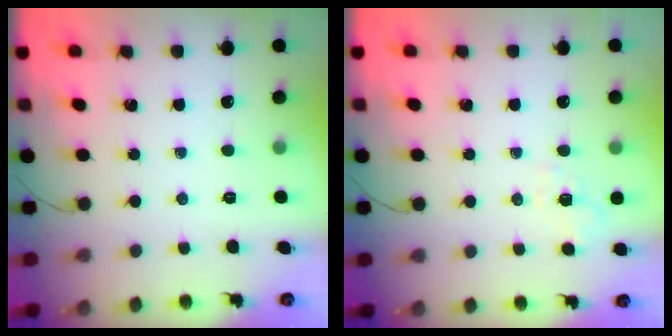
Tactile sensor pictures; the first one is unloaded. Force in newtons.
{"total": 1.9, "press": 0.8, "slide": 1.8}